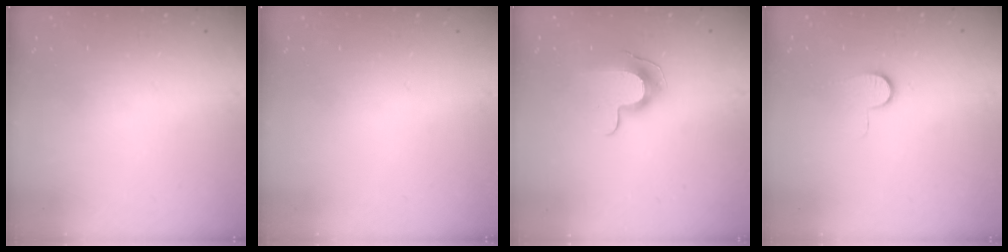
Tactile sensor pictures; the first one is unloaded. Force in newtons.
{"total": 0.0}
{"total": 9.8, "press": 9.8, "slide": 0.6}
{"total": 6.3, "press": 6.2, "slide": 0.8}